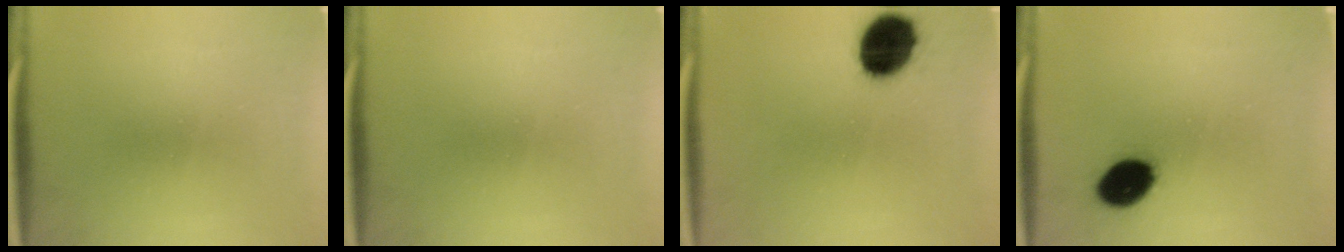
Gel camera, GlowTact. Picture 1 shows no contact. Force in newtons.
{"total": 0.0}
{"total": 13.3}
{"total": 9.8}